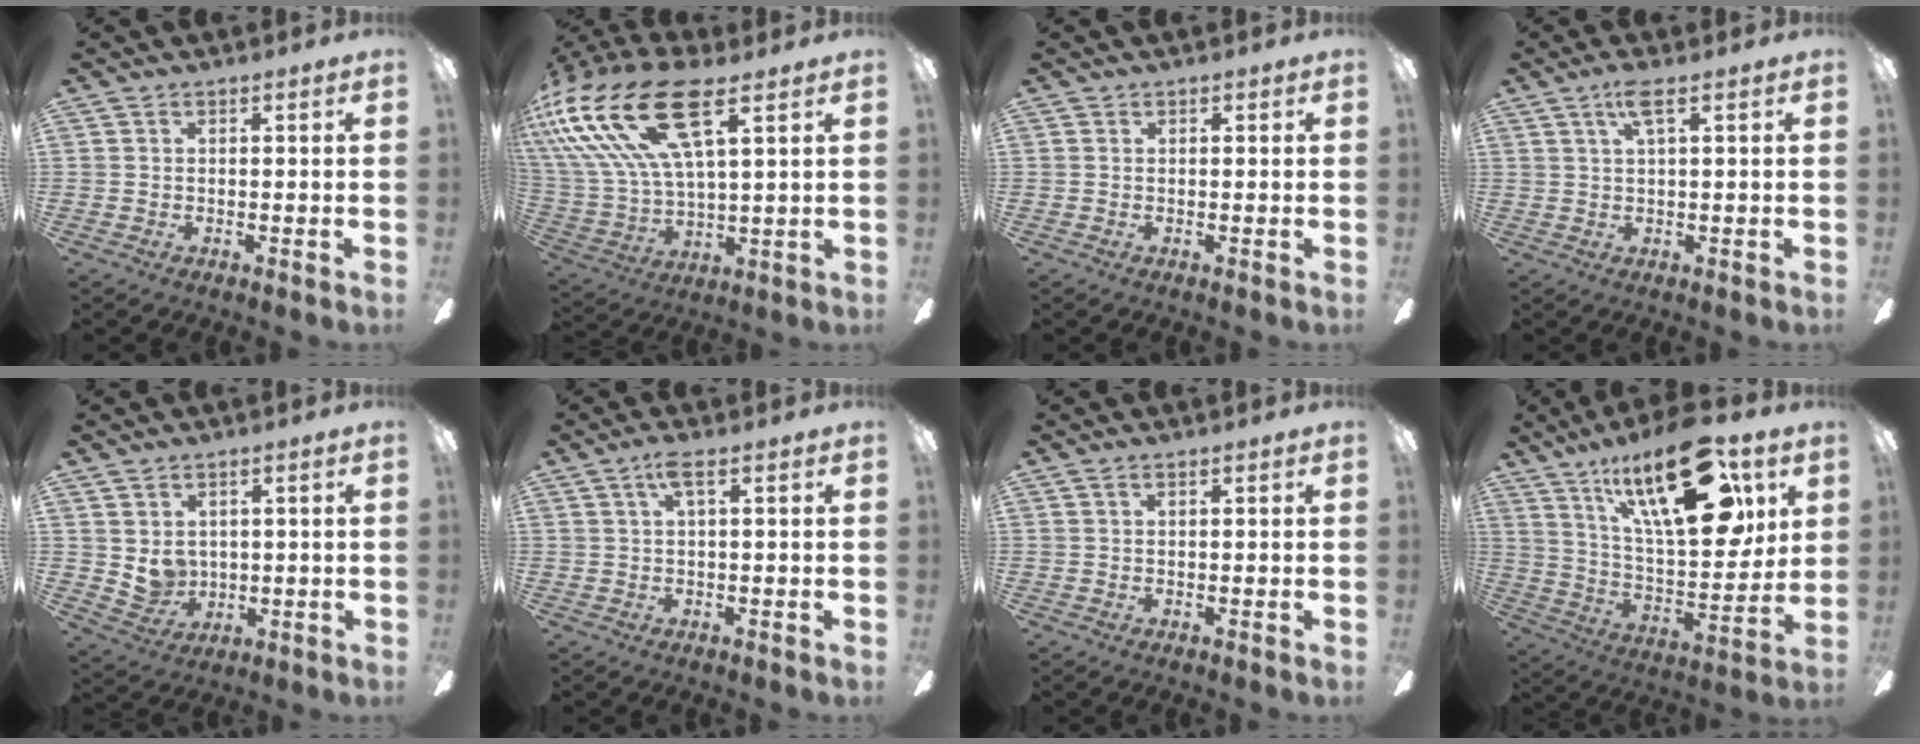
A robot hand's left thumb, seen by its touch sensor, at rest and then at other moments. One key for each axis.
{"total": 24.7, "fx": 12.6, "fy": 10.0, "fz": 18.8, "tx": -0.390, "ty": -0.053, "tz": 0.219}
{"total": 0.0}
{"total": 4.7, "fx": 2.2, "fy": 0.8, "fz": 4.1, "tx": -0.081, "ty": 0.004, "tz": 0.034}
{"total": 5.7, "fx": 2.5, "fy": 4.8, "fz": 1.7, "tx": -0.040, "ty": -0.012, "tz": 0.052}
{"total": 3.8, "fx": 1.5, "fy": 0.8, "fz": 3.4, "tx": -0.076, "ty": 0.007, "tz": 0.023}
{"total": 0.9, "fx": 0.4, "fy": 0.2, "fz": 0.8, "tx": -0.017, "ty": 0.002, "tz": 0.007}
{"total": 27.8, "fx": 14.5, "fy": 11.0, "fz": 21.0, "tx": -0.342, "ty": -0.069, "tz": 0.239}